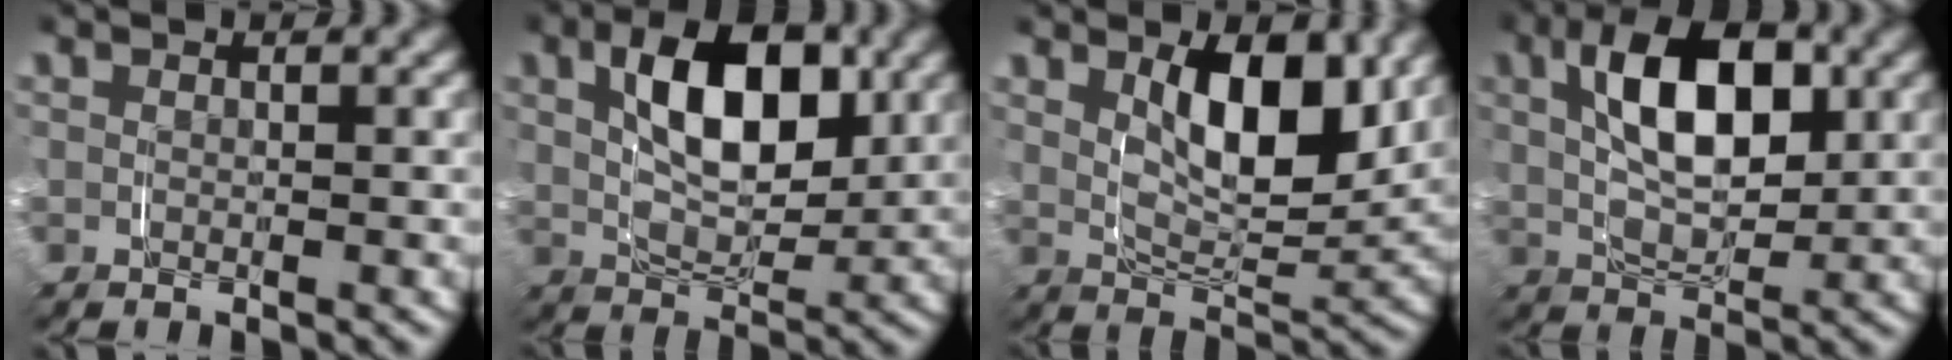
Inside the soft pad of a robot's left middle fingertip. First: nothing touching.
{"total": 7.4, "force": [1.8, 3.8, 6.1], "torque": [-0.097, -0.001, 0.028]}
{"total": 6.7, "force": [2.5, 2.9, 5.5], "torque": [-0.088, -0.015, 0.044]}
{"total": 8.1, "force": [1.7, 4.1, 6.8], "torque": [-0.110, 0.003, 0.028]}